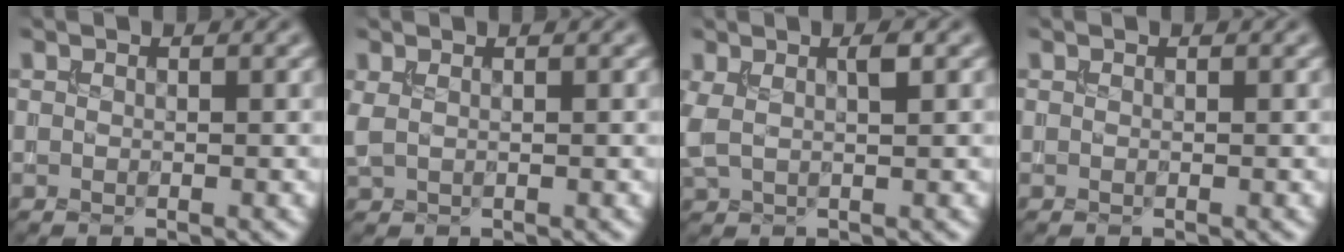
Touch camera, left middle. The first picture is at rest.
{"total": 1.1, "force": [0.6, 0.5, 0.8], "torque": [-0.022, 0.001, 0.014]}
{"total": 2.5, "force": [0.8, 0.9, 2.2], "torque": [-0.051, 0.005, 0.013]}
{"total": 0.0}